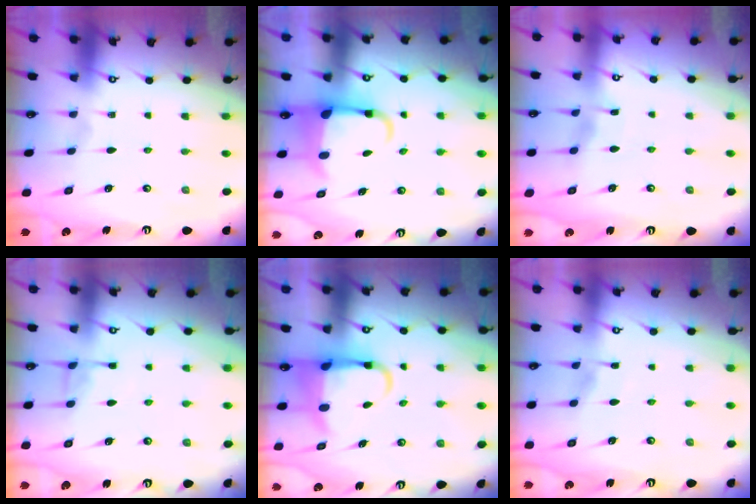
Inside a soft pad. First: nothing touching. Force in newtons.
{"total": 5.2, "press": 5.0, "slide": 1.2}
{"total": 3.3, "press": 3.3, "slide": 0.4}
{"total": 4.2, "press": 4.1, "slide": 0.9}
{"total": 6.4, "press": 6.3, "slide": 1.2}
{"total": 3.0, "press": 3.0, "slide": 0.5}